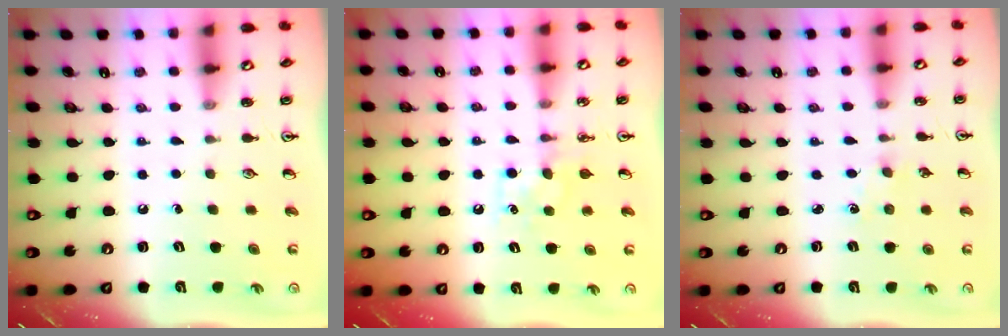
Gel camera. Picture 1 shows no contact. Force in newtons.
{"total": 5.5, "press": 5.4, "slide": 0.8}
{"total": 1.2, "press": 1.2, "slide": 0.3}